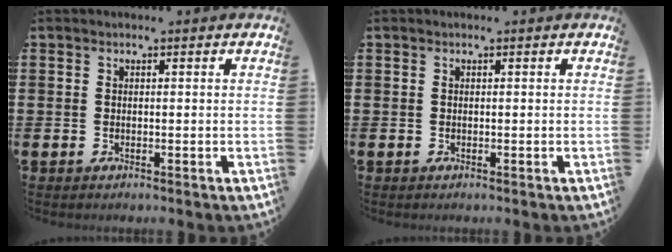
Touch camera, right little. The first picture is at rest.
{"total": 0.0}